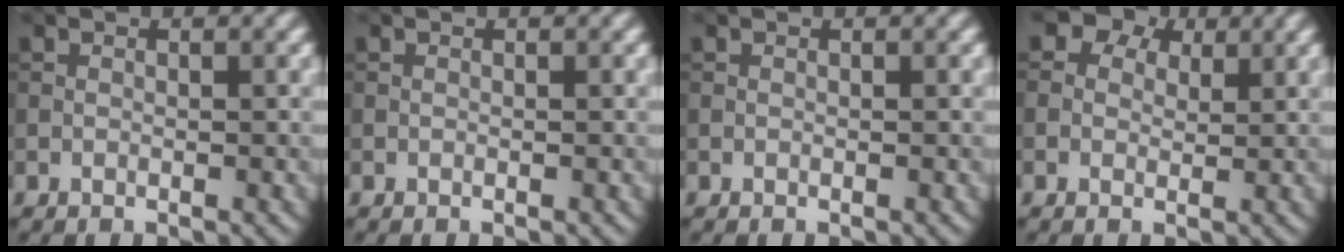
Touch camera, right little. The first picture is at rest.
{"total": 0.0}
{"total": 0.0}
{"total": 5.1, "force": [2.7, 3.7, 2.2], "torque": [-0.032, 0.006, 0.013]}